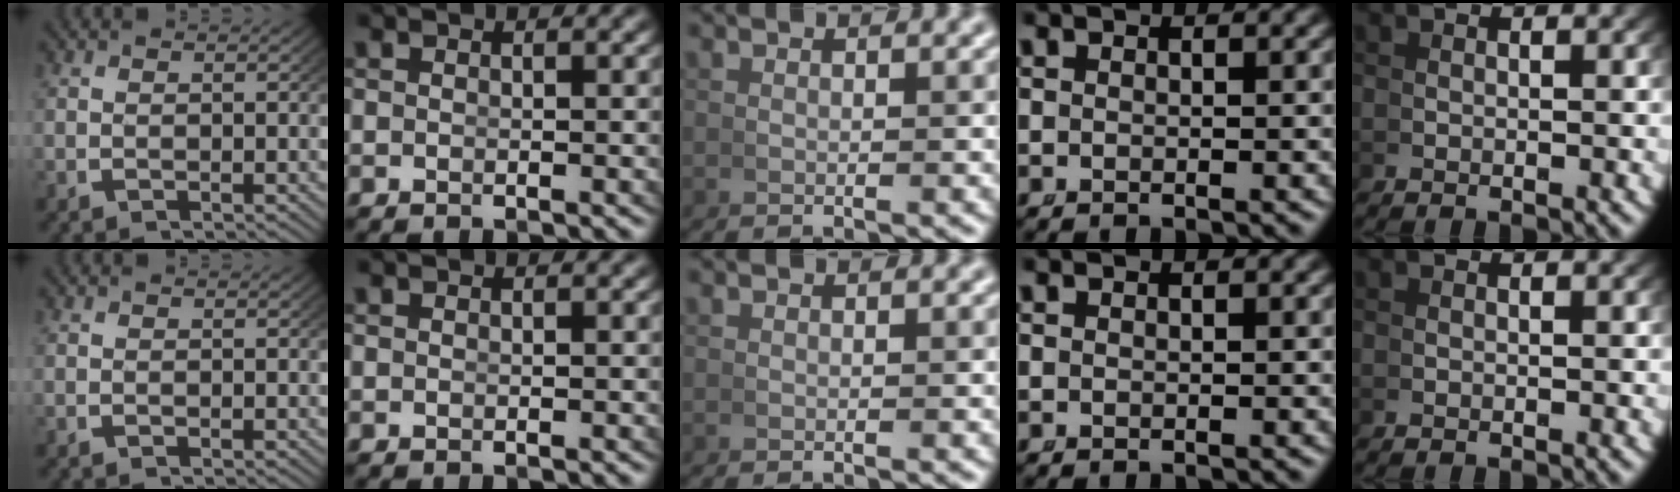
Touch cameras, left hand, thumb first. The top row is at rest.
{}